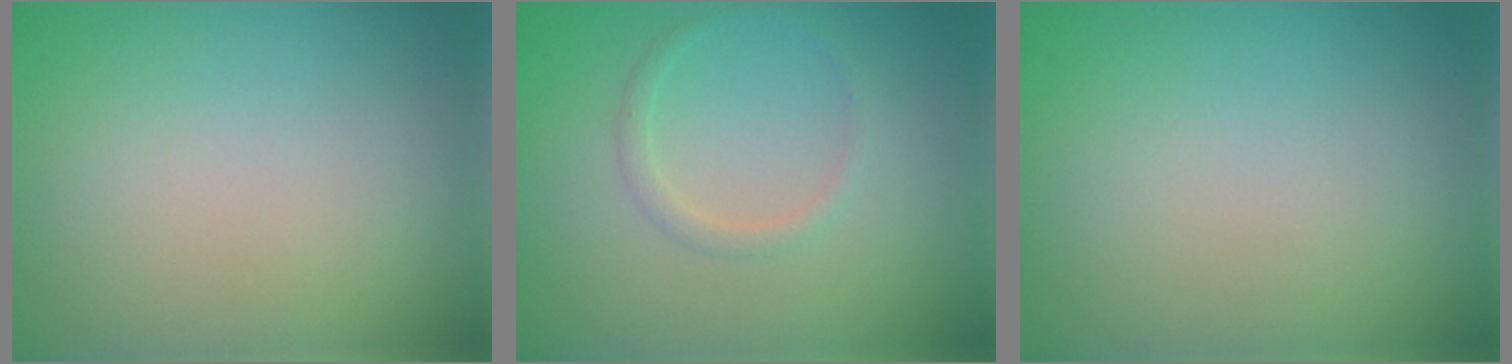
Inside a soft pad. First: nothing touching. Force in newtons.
{"total": 1.2, "press": 1.2, "slide": 0.1}
{"total": 0.0}